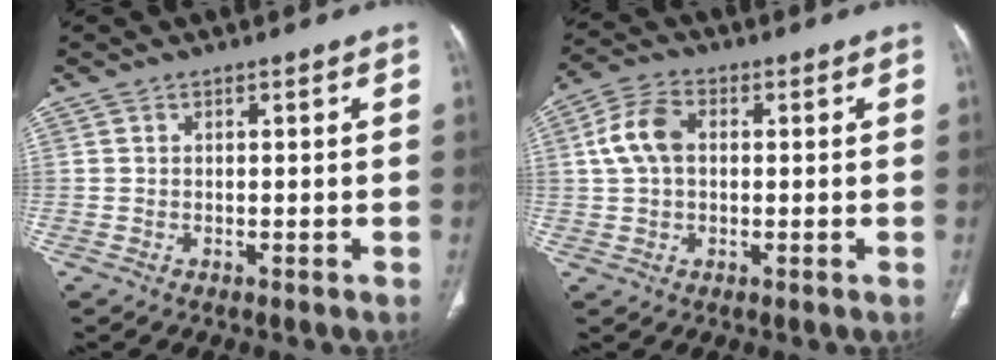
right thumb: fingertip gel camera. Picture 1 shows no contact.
{"total": 7.5, "force": [1.0, 5.0, 5.5], "torque": [-0.113, 0.021, 0.016]}